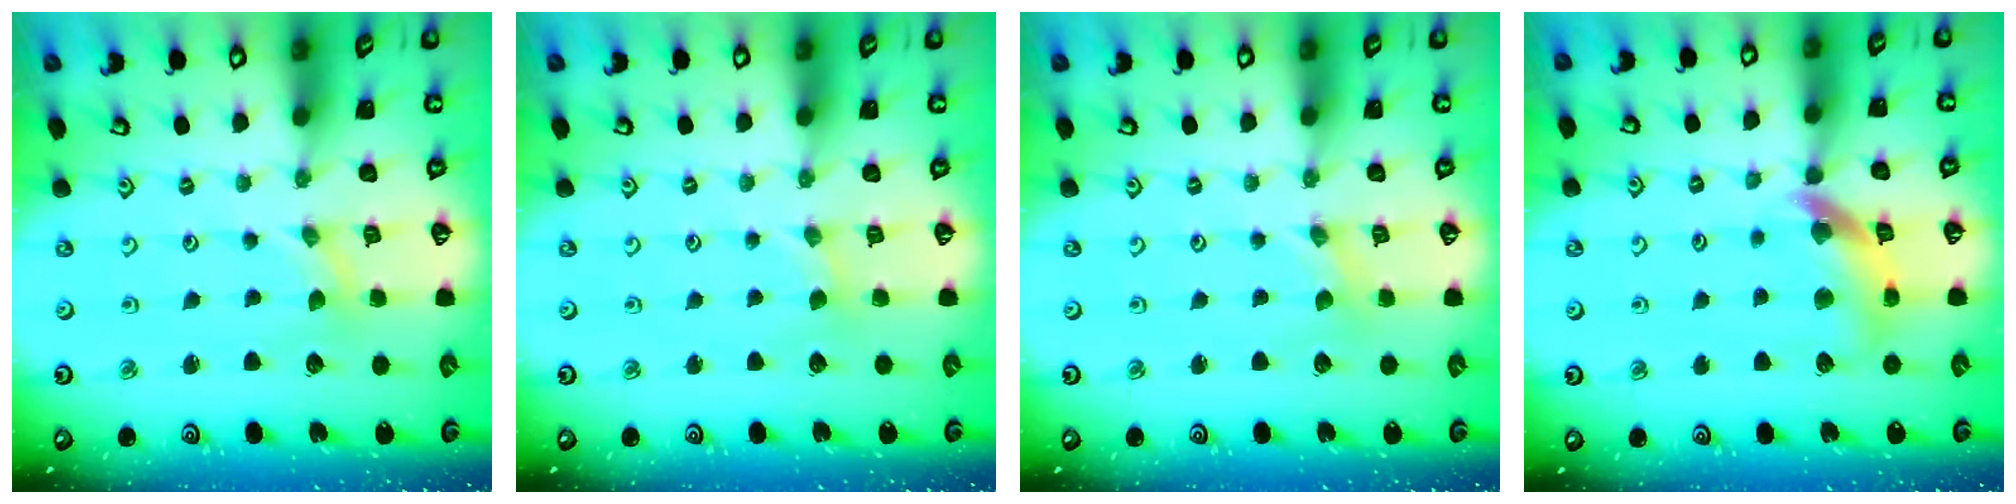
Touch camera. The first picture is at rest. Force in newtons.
{"total": 1.0, "press": 1.0, "slide": 0.2}
{"total": 0.0}
{"total": 12.0, "press": 11.9, "slide": 1.6}